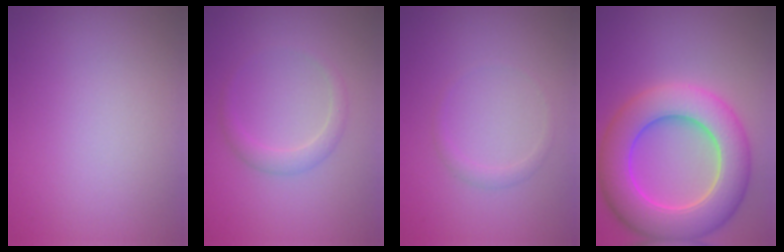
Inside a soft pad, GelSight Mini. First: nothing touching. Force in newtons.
{"total": 1.7, "press": 1.7, "slide": 0.0}
{"total": 0.9, "press": 0.9, "slide": 0.2}
{"total": 9.5, "press": 9.5, "slide": 0.5}